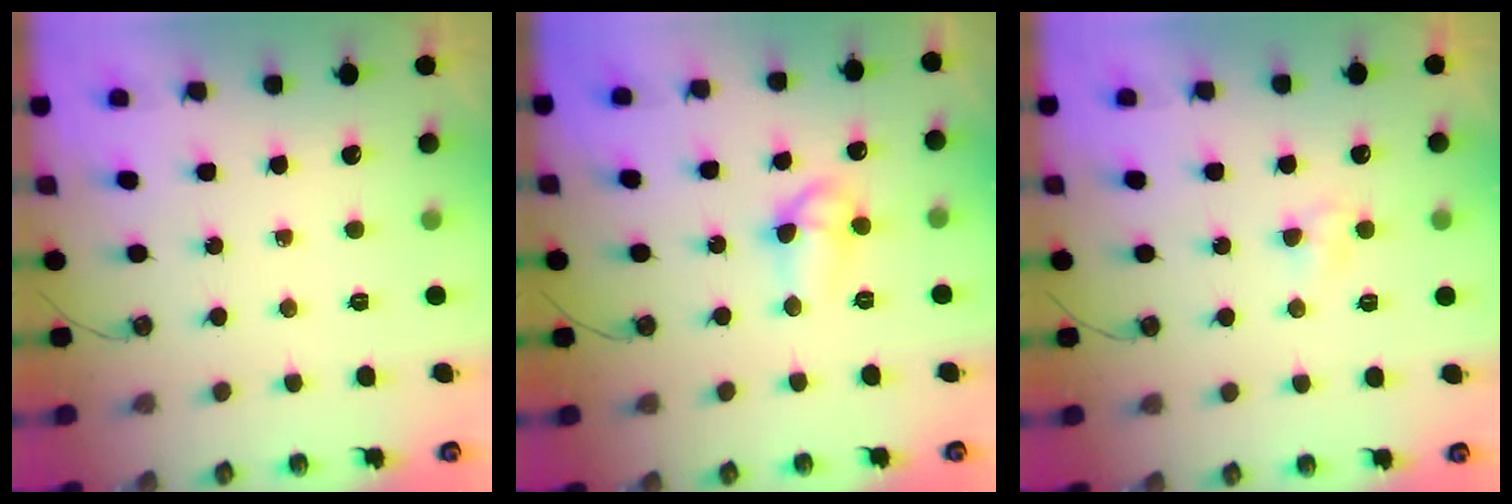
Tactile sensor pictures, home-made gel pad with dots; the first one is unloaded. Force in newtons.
{"total": 8.2, "press": 8.2, "slide": 0.9}
{"total": 3.0, "press": 2.9, "slide": 0.4}